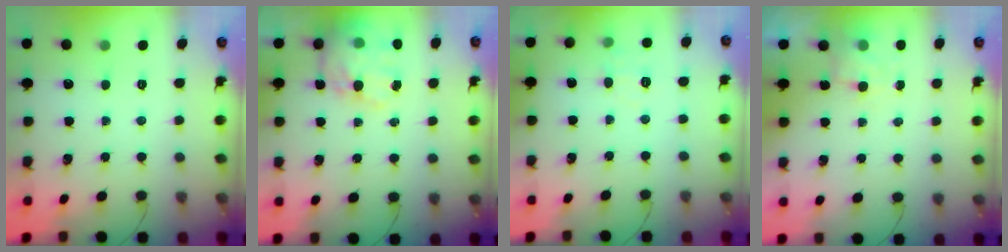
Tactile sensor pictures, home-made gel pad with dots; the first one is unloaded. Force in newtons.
{"total": 18.1, "press": 17.6, "slide": 4.0}
{"total": 4.8, "press": 4.4, "slide": 1.7}
{"total": 6.1, "press": 5.9, "slide": 1.4}